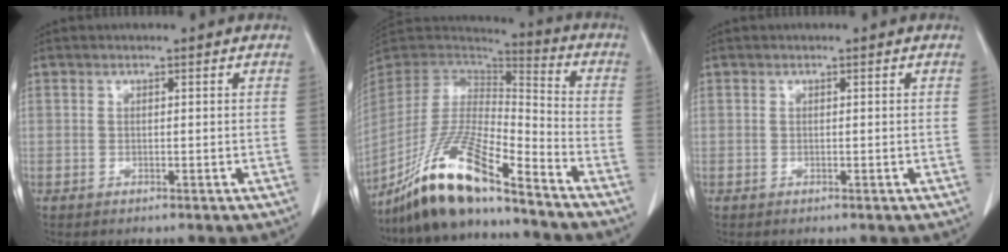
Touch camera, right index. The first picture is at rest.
{"total": 18.2, "force": [-13.4, 2.8, 12.0], "torque": [-0.255, -0.027, -0.254]}
{"total": 0.0}